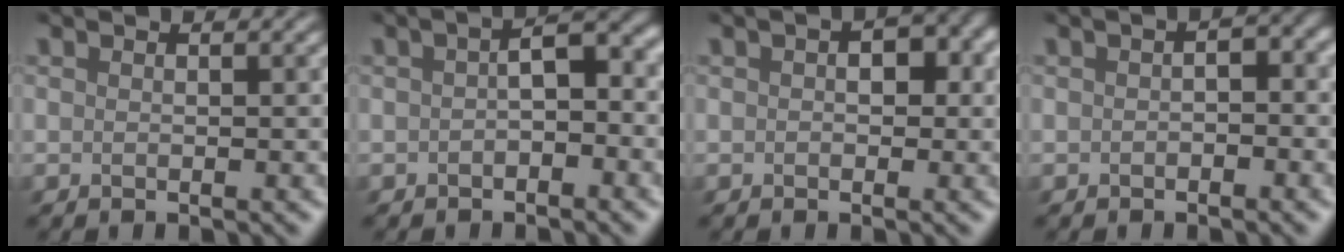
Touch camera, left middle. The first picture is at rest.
{"total": 2.7, "force": [-0.8, 1.1, 2.4], "torque": [-0.037, 0.014, -0.021]}
{"total": 2.4, "force": [0.1, 1.7, 1.6], "torque": [-0.009, 0.006, -0.002]}
{"total": 1.6, "force": [-0.8, 0.8, 1.1], "torque": [-0.016, 0.005, -0.014]}